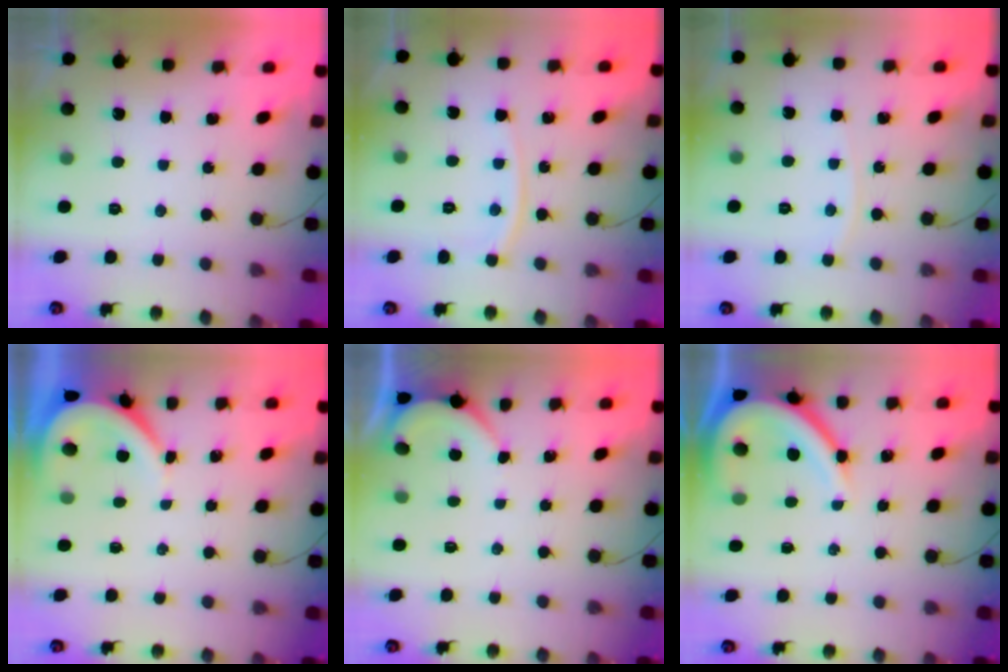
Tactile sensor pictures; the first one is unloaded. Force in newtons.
{"total": 5.9, "press": 5.8, "slide": 0.8}
{"total": 2.6, "press": 2.5, "slide": 0.4}
{"total": 3.6, "press": 3.6, "slide": 0.4}
{"total": 1.4, "press": 1.4, "slide": 0.2}
{"total": 10.9, "press": 10.8, "slide": 1.3}